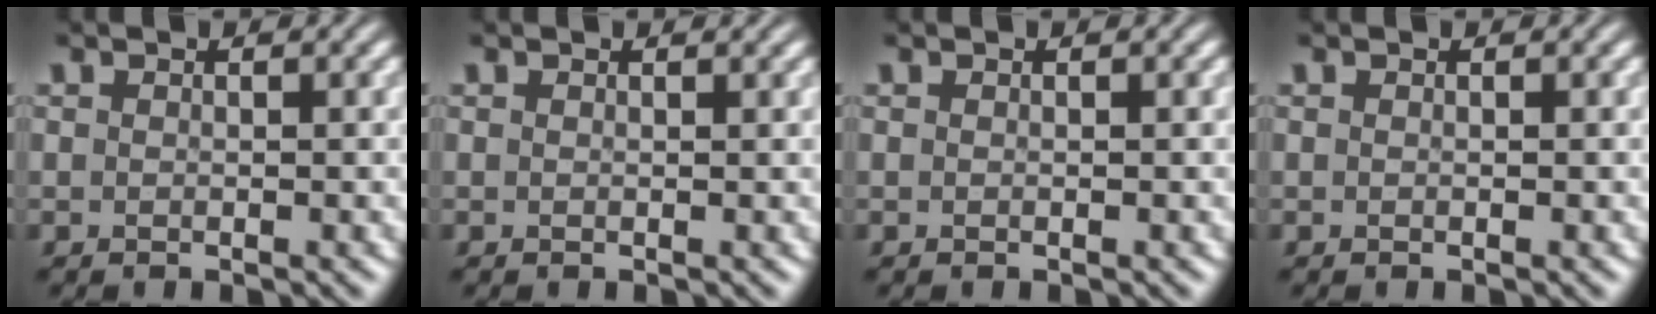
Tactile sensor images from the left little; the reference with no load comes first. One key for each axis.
{"total": 0.6, "fx": 0.6, "fy": 0.1, "fz": 0.2, "tx": -0.002, "ty": -0.001, "tz": 0.008}
{"total": 0.0}
{"total": 0.0}